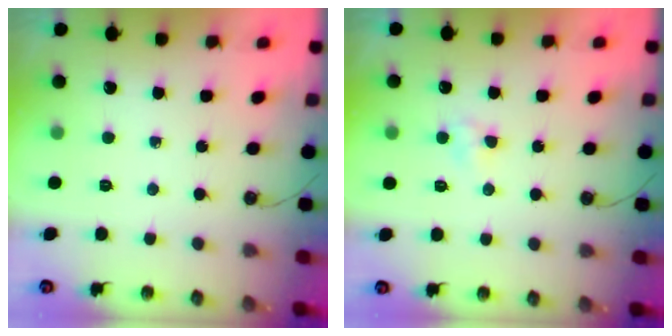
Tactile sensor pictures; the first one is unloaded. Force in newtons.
{"total": 3.0, "press": 2.9, "slide": 0.4}